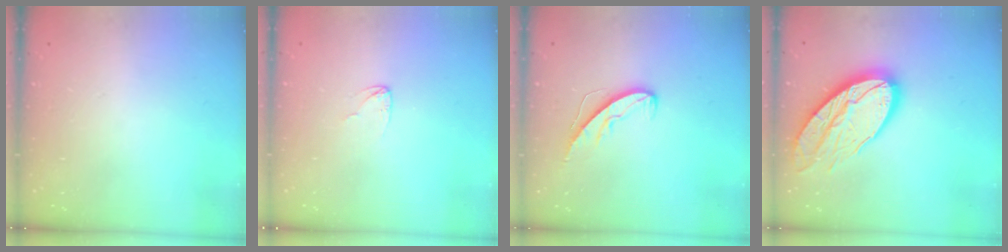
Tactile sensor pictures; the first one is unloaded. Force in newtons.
{"total": 3.3, "press": 3.3, "slide": 0.1}
{"total": 6.5, "press": 6.5, "slide": 0.4}
{"total": 18.4, "press": 18.3, "slide": 1.4}